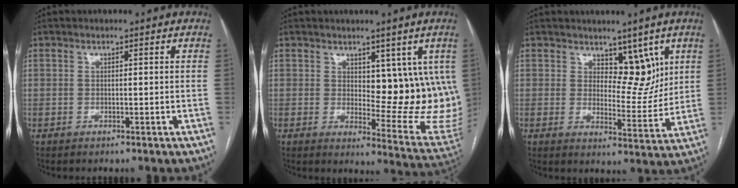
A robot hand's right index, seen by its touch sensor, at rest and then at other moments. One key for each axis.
{"total": 12.0, "fx": 3.4, "fy": 5.1, "fz": 10.3, "tx": -0.108, "ty": -0.017, "tz": 0.056}
{"total": 6.4, "fx": 3.8, "fy": 3.4, "fz": 3.8, "tx": -0.041, "ty": -0.006, "tz": 0.063}